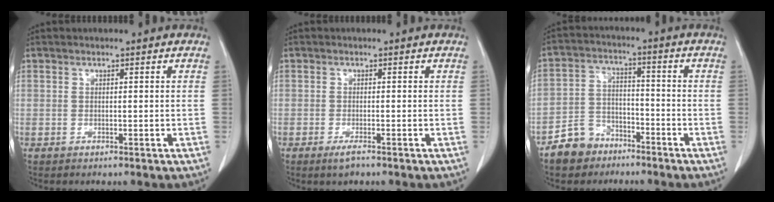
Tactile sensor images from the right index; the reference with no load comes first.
{"total": 1.9, "force": [-1.3, 0.3, 1.3], "torque": [-0.029, -0.004, -0.024]}
{"total": 7.3, "force": [-5.2, 5.0, 1.1], "torque": [-0.023, 0.009, -0.094]}